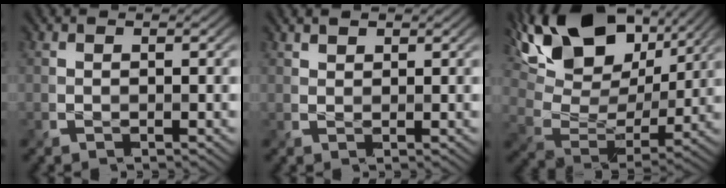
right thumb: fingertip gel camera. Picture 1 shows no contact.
{"total": 1.7, "force": [1.3, 0.8, 0.8], "torque": [-0.018, 0.004, 0.029]}
{"total": 17.8, "force": [9.7, 9.5, 11.4], "torque": [-0.236, 0.026, 0.154]}